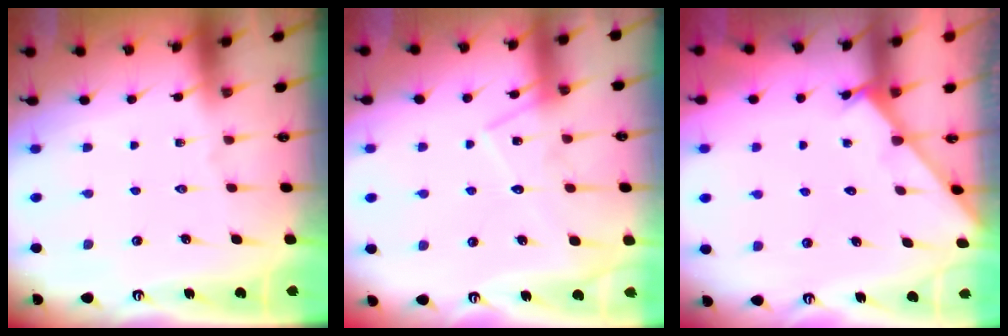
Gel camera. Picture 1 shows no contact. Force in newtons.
{"total": 12.7, "press": 12.7, "slide": 0.8}
{"total": 1.1, "press": 1.1, "slide": 0.1}